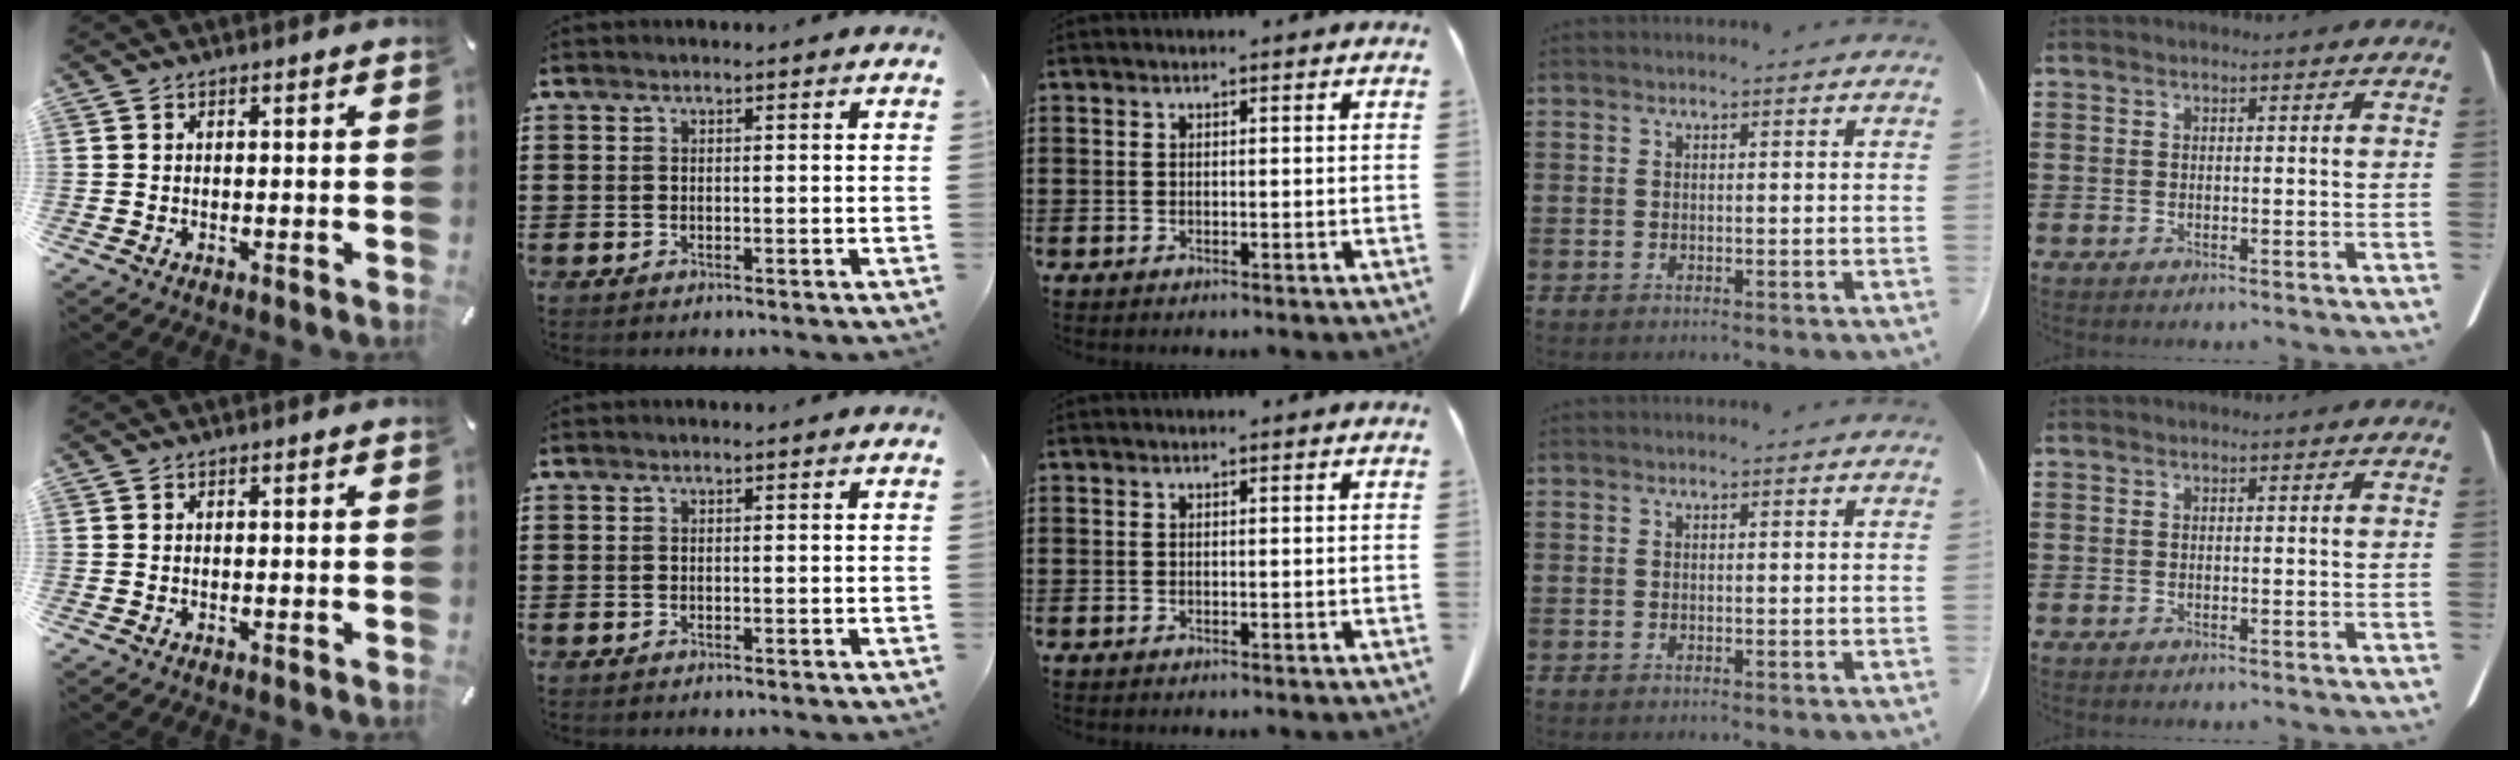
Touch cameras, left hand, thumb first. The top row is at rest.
{}